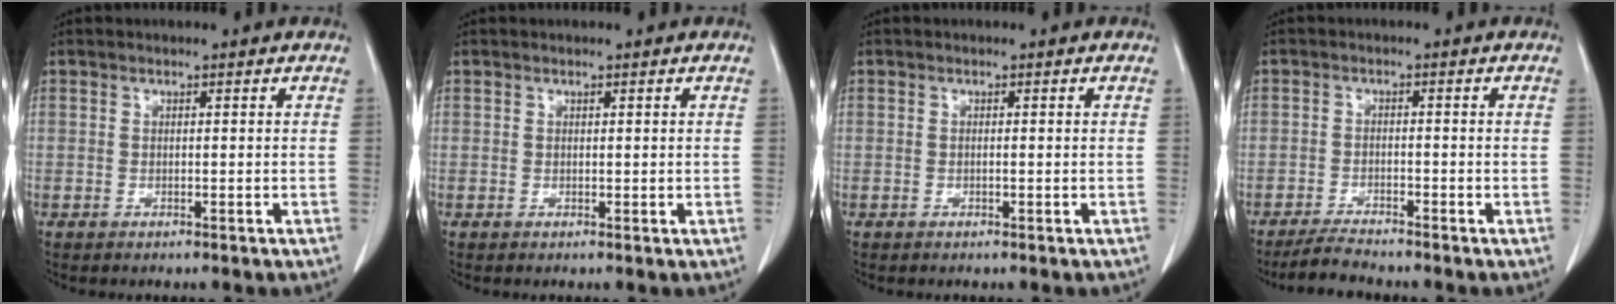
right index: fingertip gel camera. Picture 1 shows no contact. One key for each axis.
{"total": 0.0}
{"total": 0.0}
{"total": 2.7, "fx": -2.7, "fy": 0.2, "fz": 0.4, "tx": -0.010, "ty": -0.013, "tz": -0.052}